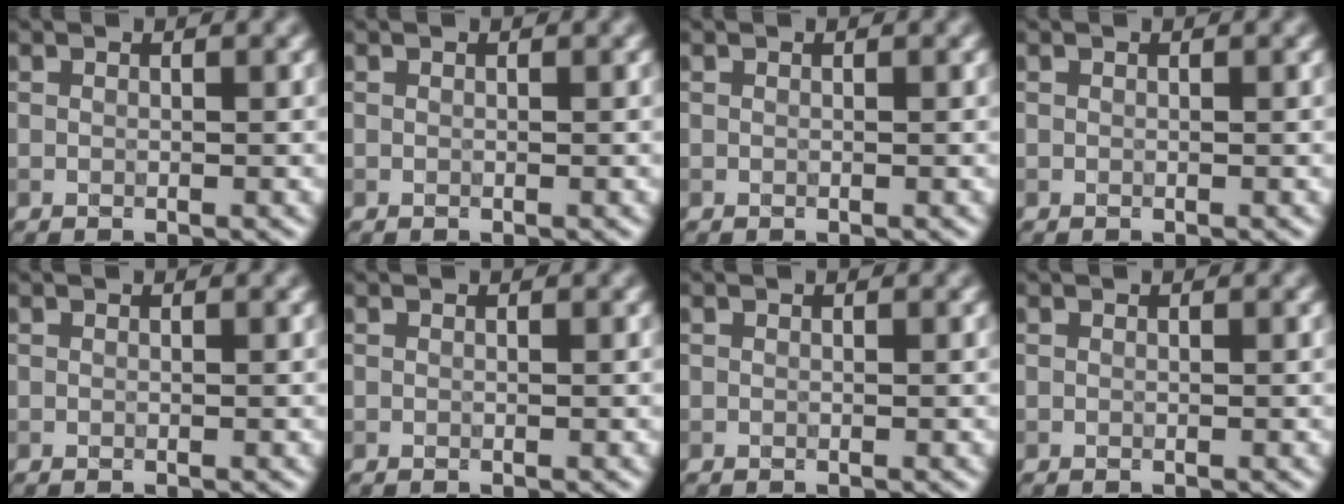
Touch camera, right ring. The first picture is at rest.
{"total": 0.0}
{"total": 0.0}
{"total": 0.0}
{"total": 0.0}
{"total": 0.0}
{"total": 0.0}
{"total": 0.0}